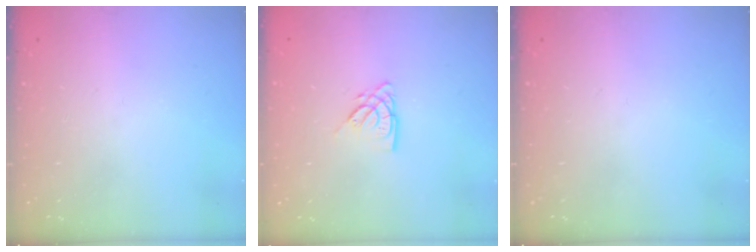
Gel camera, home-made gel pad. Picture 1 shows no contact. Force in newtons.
{"total": 6.0, "press": 6.0, "slide": 0.6}
{"total": 0.0}